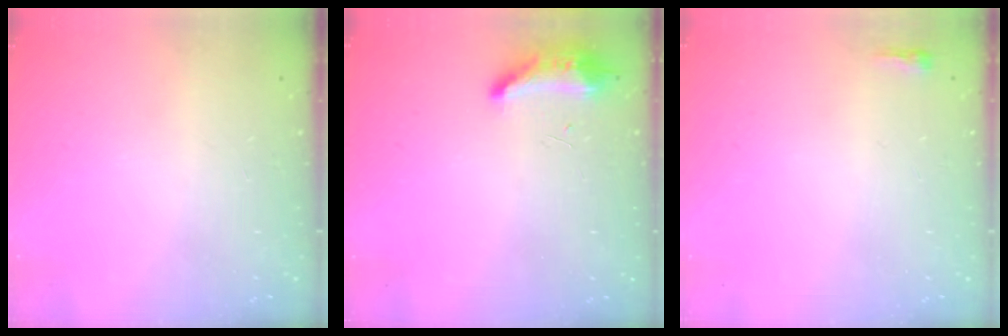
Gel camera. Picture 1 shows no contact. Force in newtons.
{"total": 8.5, "press": 8.4, "slide": 1.6}
{"total": 2.3, "press": 2.2, "slide": 0.7}